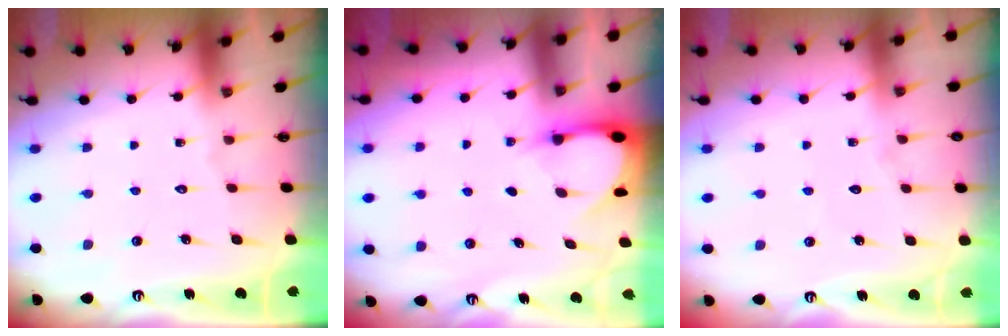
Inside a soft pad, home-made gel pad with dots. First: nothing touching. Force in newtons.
{"total": 2.9, "press": 2.9, "slide": 0.3}
{"total": 4.1, "press": 4.1, "slide": 0.4}